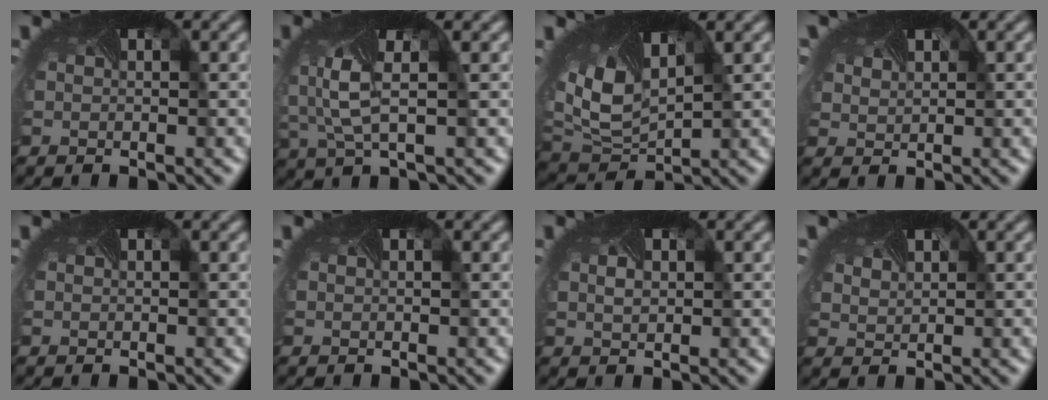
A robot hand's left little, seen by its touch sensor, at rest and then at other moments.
{"total": 3.8, "force": [-0.1, 1.6, 3.4], "torque": [-0.106, -0.012, 0.002]}
{"total": 7.1, "force": [1.5, 4.4, 5.3], "torque": [-0.131, -0.015, 0.040]}
{"total": 3.0, "force": [1.9, 1.8, 1.3], "torque": [-0.054, 0.003, 0.032]}
{"total": 0.0}
{"total": 0.0}
{"total": 0.6, "force": [0.0, 0.5, 0.3], "torque": [-0.025, -0.007, 0.012]}
{"total": 1.4, "force": [1.1, 0.8, 0.0], "torque": [-0.016, -0.006, 0.022]}